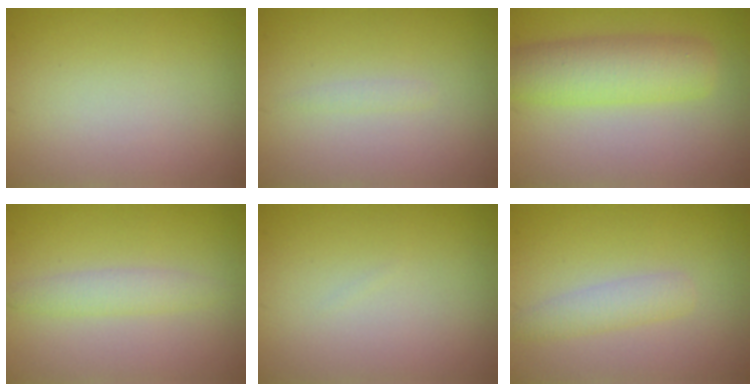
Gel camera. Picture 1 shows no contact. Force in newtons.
{"total": 0.6, "press": 0.6, "slide": 0.1}
{"total": 5.6, "press": 5.6, "slide": 0.1}
{"total": 2.0, "press": 2.0, "slide": 0.1}
{"total": 0.0}
{"total": 2.2, "press": 2.2, "slide": 0.1}